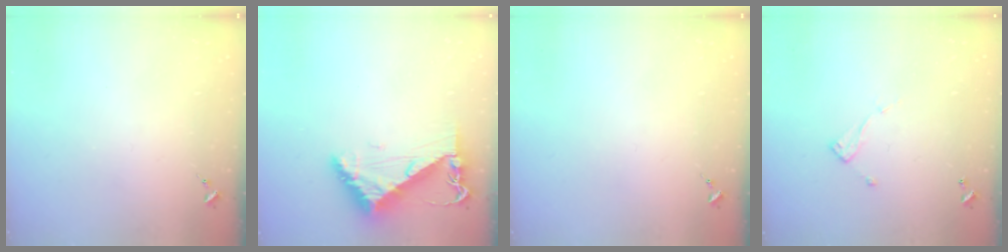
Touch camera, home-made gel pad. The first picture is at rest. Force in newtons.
{"total": 8.3, "press": 8.2, "slide": 1.0}
{"total": 0.0}
{"total": 6.6, "press": 6.6, "slide": 0.1}